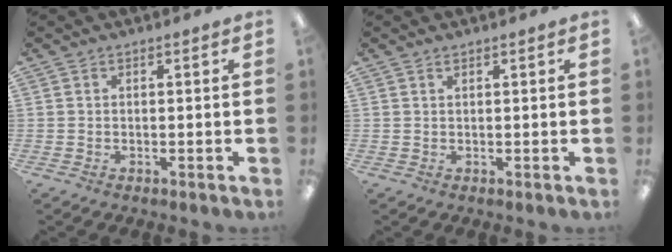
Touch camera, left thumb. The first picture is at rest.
{"total": 0.6, "force": [0.5, 0.2, 0.3], "torque": [-0.007, 0.001, 0.008]}